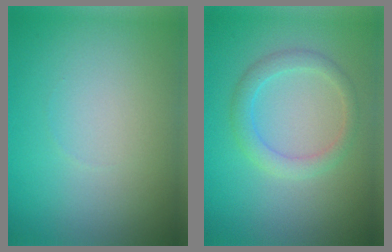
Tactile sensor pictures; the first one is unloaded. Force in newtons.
{"total": 2.3, "press": 2.3, "slide": 0.1}